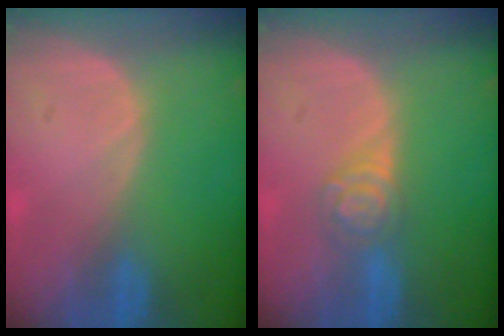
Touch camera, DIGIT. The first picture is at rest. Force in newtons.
{"total": 4.3, "press": 4.0, "slide": 1.7}